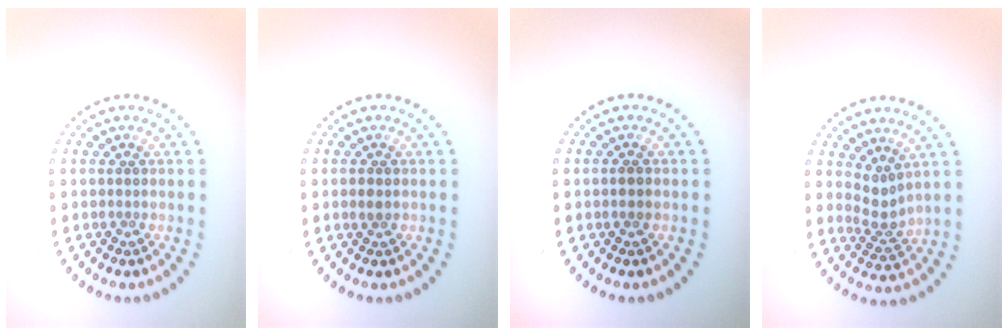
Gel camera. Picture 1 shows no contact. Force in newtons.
{"total": 1.1, "press": 1.0, "slide": 0.2}
{"total": 0.9, "press": 0.8, "slide": 0.3}
{"total": 2.1, "press": 1.5, "slide": 1.5}